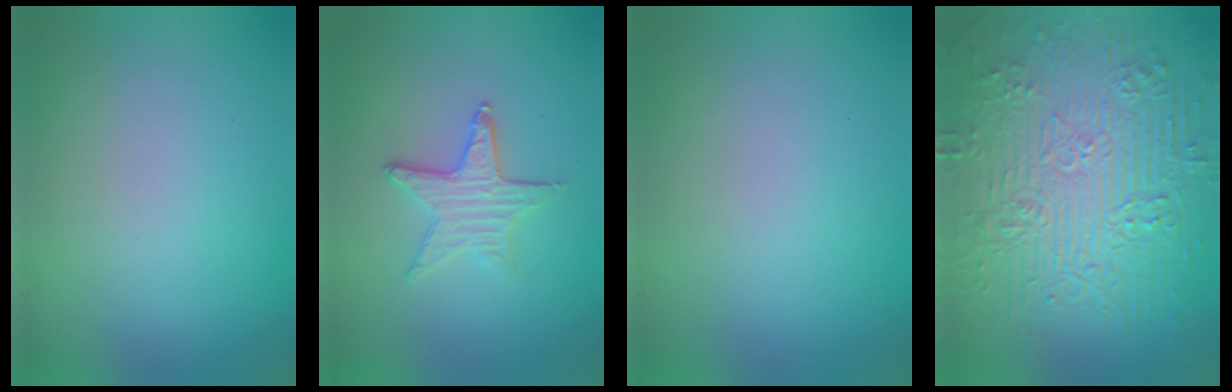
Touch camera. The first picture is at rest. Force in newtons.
{"total": 2.8, "press": 2.5, "slide": 1.3}
{"total": 0.0}
{"total": 12.0, "press": 7.9, "slide": 9.0}